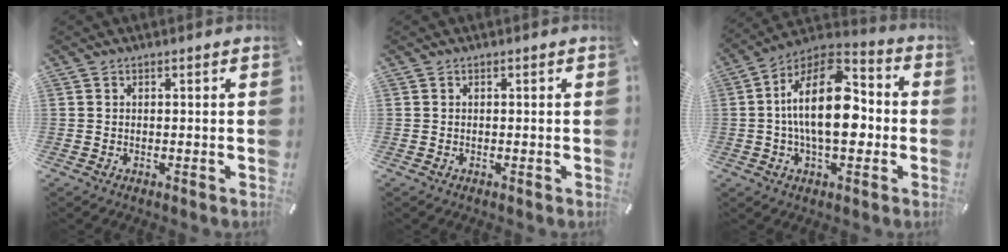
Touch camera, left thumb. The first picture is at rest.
{"total": 0.0}
{"total": 18.9, "force": [-0.5, 10.6, 15.7], "torque": [-0.282, -0.002, -0.018]}